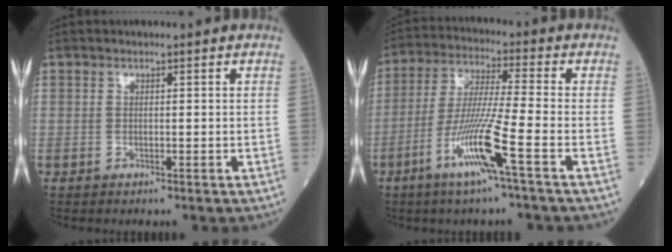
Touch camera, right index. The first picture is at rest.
{"total": 10.8, "force": [-5.0, -1.3, 9.4], "torque": [-0.186, -0.015, -0.101]}